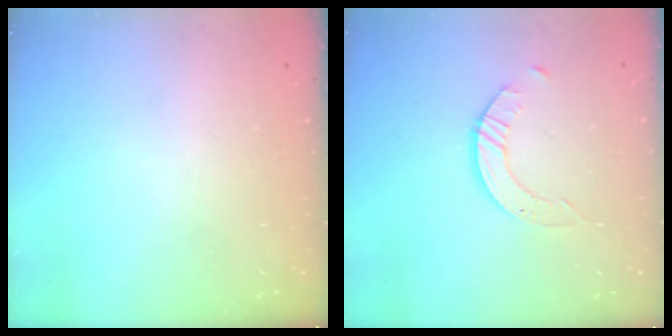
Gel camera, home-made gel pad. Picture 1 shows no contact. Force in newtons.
{"total": 2.5, "press": 2.5, "slide": 0.3}